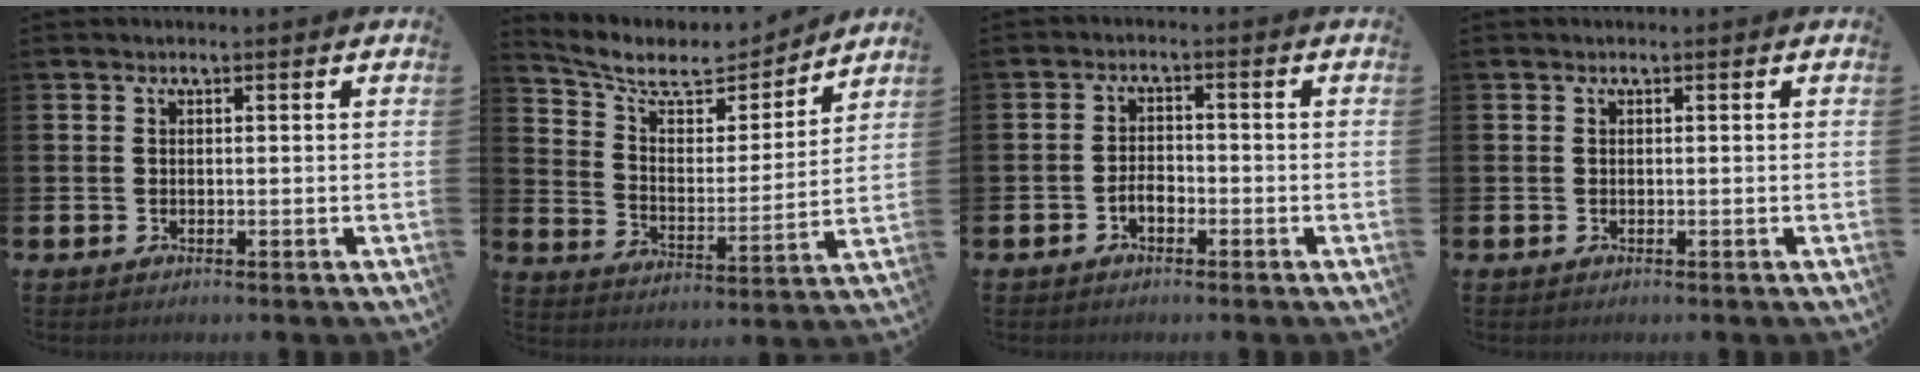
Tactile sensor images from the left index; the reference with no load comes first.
{"total": 8.4, "force": [7.3, 3.3, 2.7], "torque": [-0.085, -0.052, 0.122]}
{"total": 2.1, "force": [-1.1, 1.2, 1.3], "torque": [-0.021, 0.004, -0.025]}
{"total": 0.0}